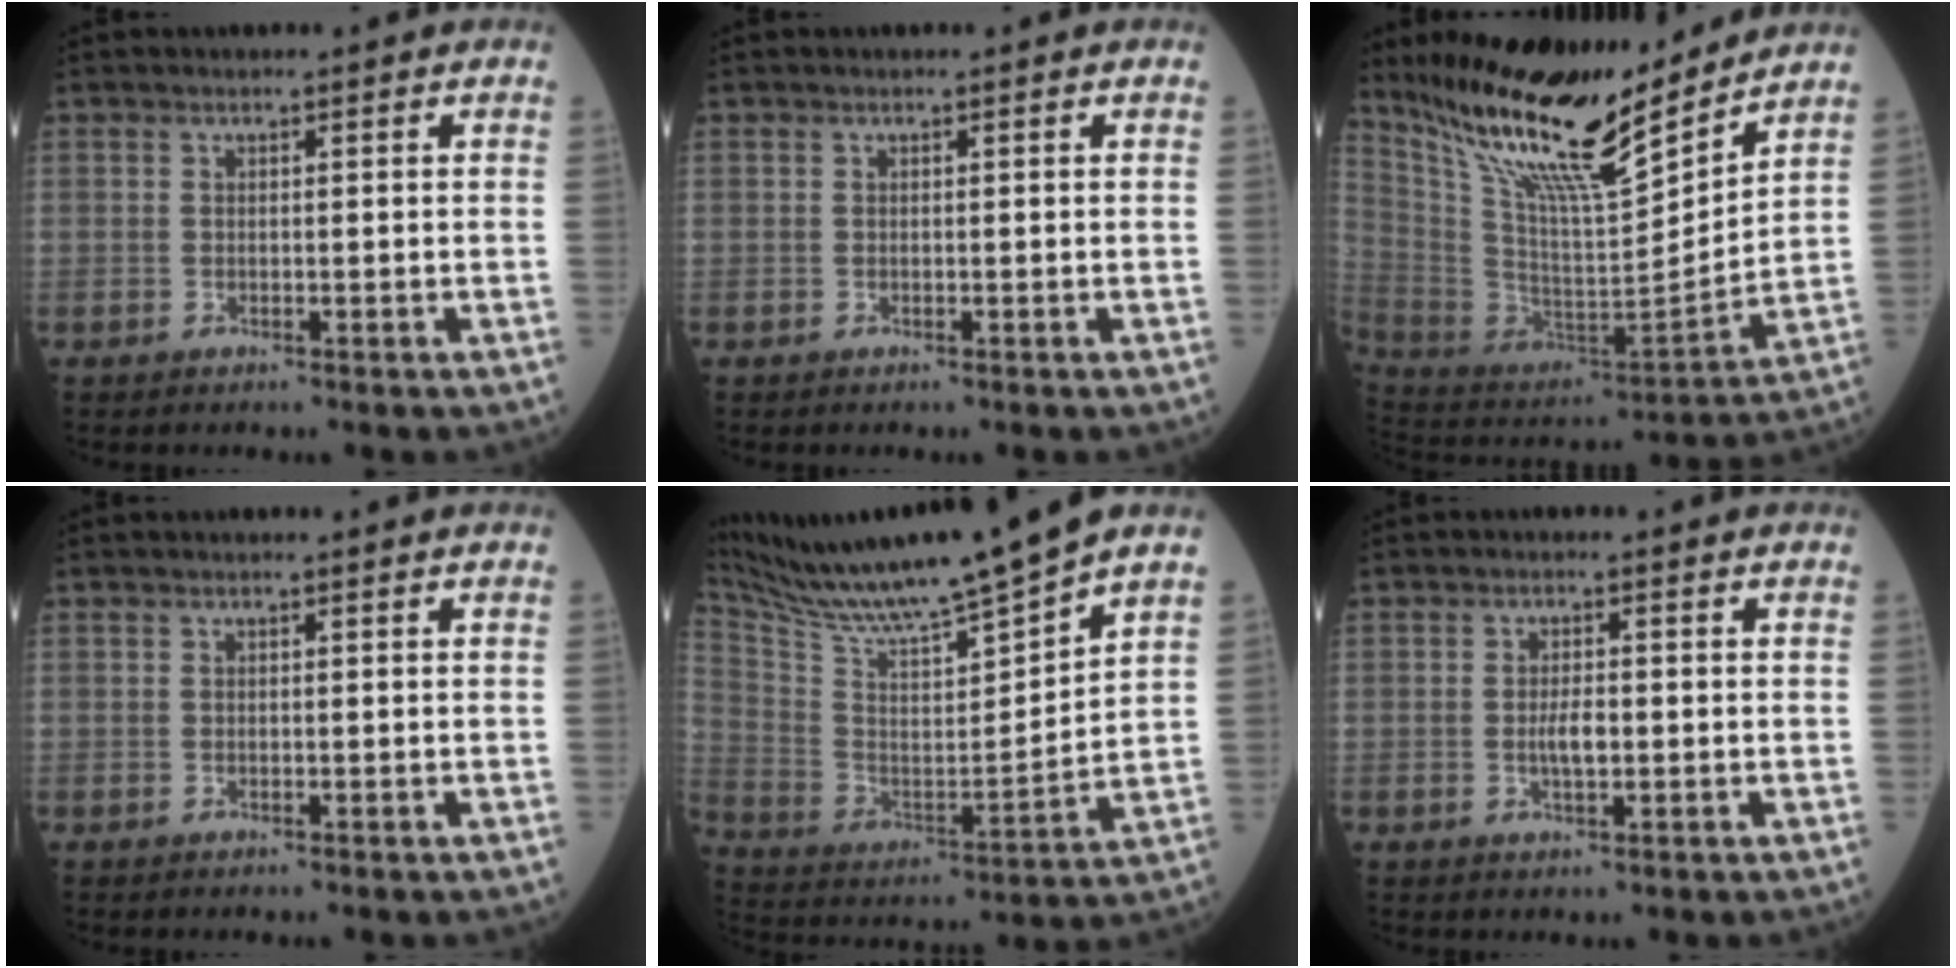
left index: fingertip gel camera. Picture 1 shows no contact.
{"total": 0.0}
{"total": 20.3, "force": [16.2, 2.5, 11.9], "torque": [-0.211, -0.016, 0.301]}
{"total": 0.0}
{"total": 18.5, "force": [16.2, -1.1, 8.9], "torque": [-0.168, -0.016, 0.284]}
{"total": 2.9, "force": [-0.4, 0.9, 2.8], "torque": [-0.057, 0.000, -0.005]}